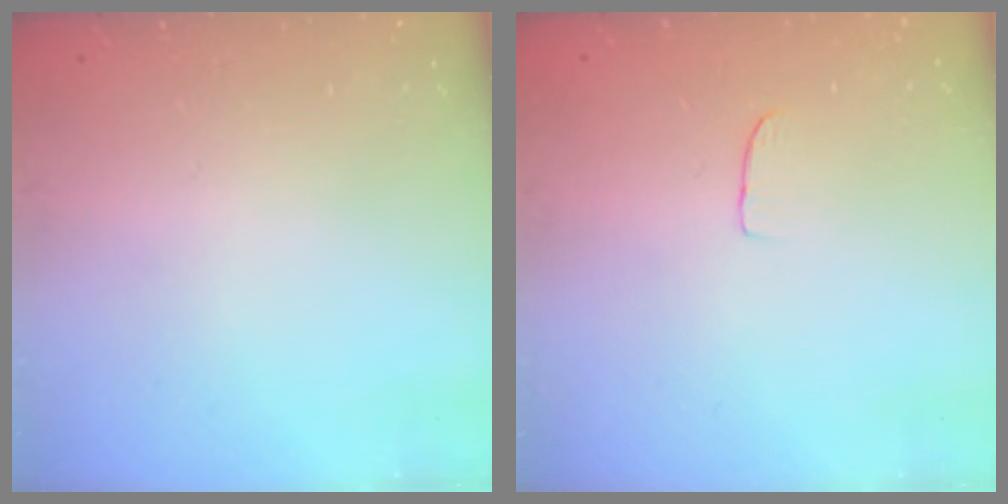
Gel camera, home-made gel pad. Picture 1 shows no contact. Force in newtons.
{"total": 2.6, "press": 2.6, "slide": 0.2}